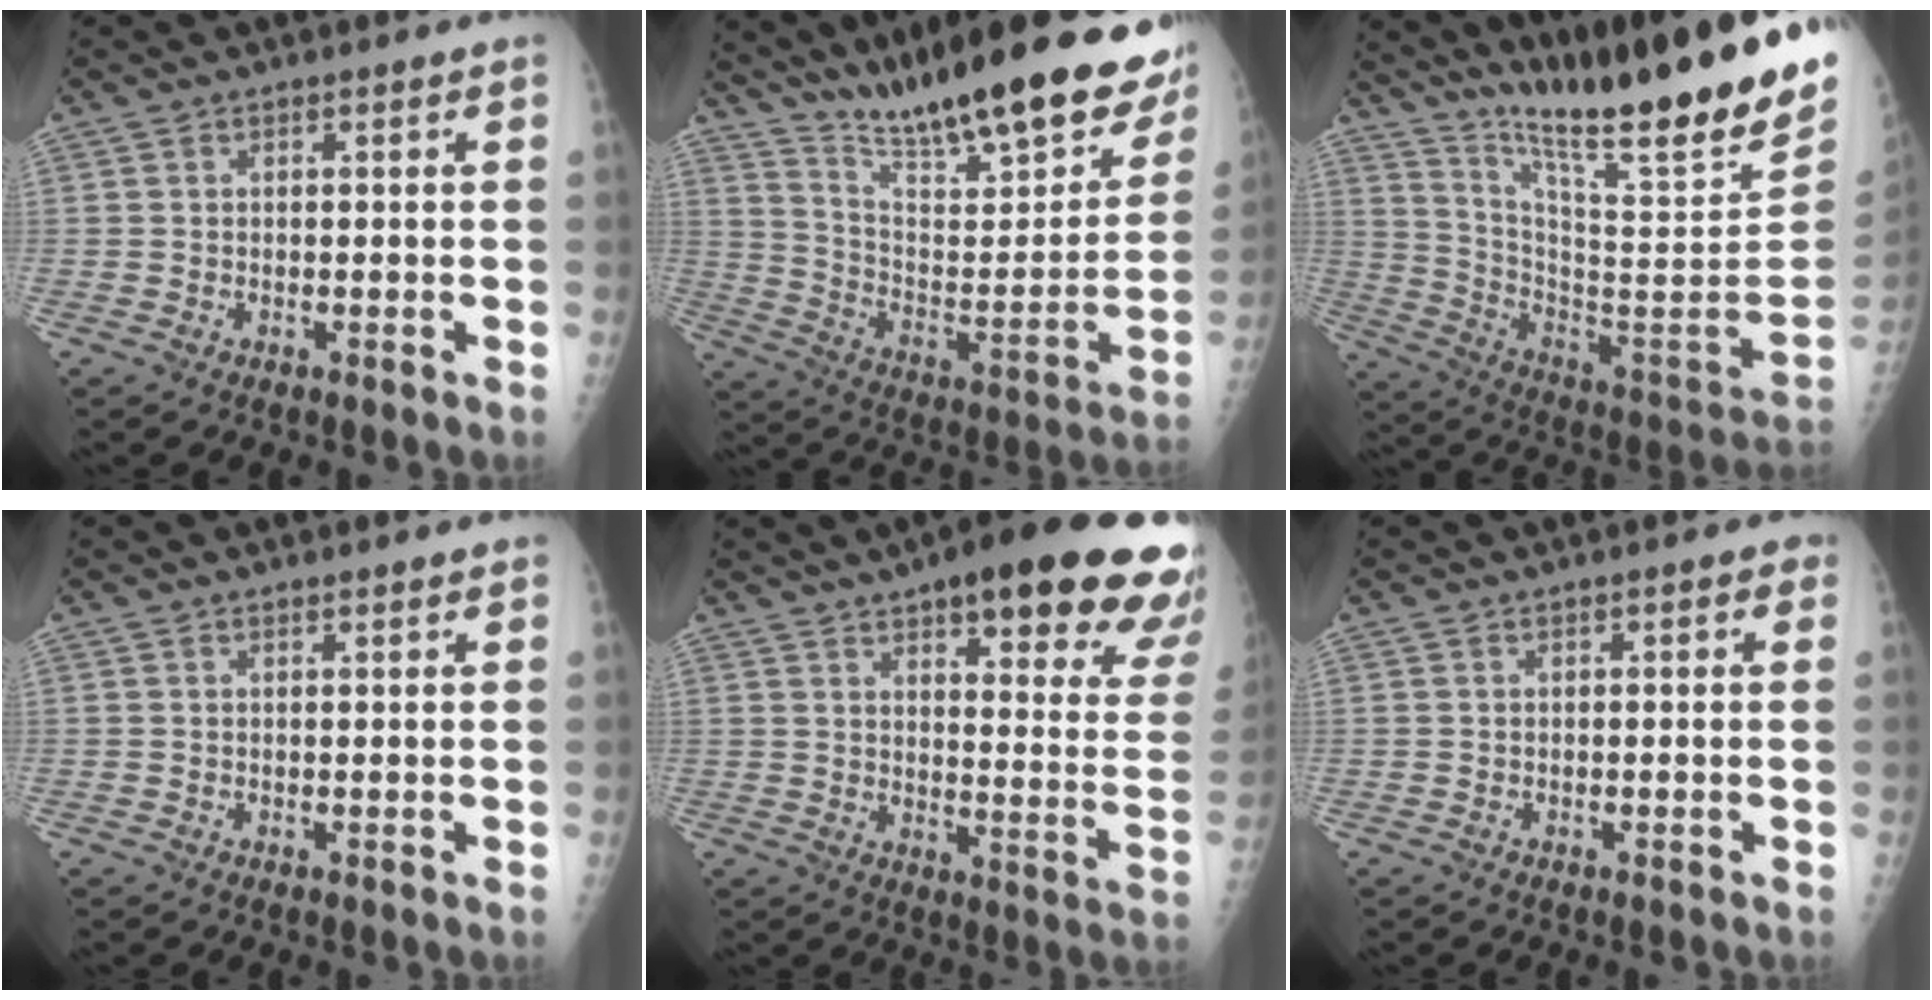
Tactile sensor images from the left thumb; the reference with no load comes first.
{"total": 29.3, "force": [21.7, 6.0, 18.7], "torque": [-0.259, -0.095, 0.327]}
{"total": 27.0, "force": [21.3, 0.2, 16.6], "torque": [-0.253, -0.144, 0.340]}
{"total": 1.4, "force": [1.2, 0.2, 0.6], "torque": [-0.003, -0.002, 0.017]}
{"total": 26.8, "force": [17.1, 6.8, 19.5], "torque": [-0.207, -0.057, 0.215]}
{"total": 1.6, "force": [0.8, 0.6, 1.2], "torque": [-0.013, 0.000, 0.008]}